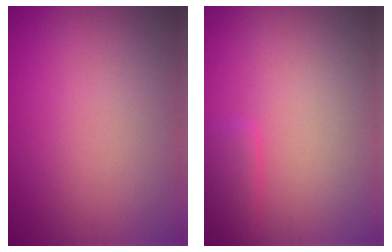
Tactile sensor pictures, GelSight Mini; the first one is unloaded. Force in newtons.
{"total": 1.7, "press": 1.7, "slide": 0.2}